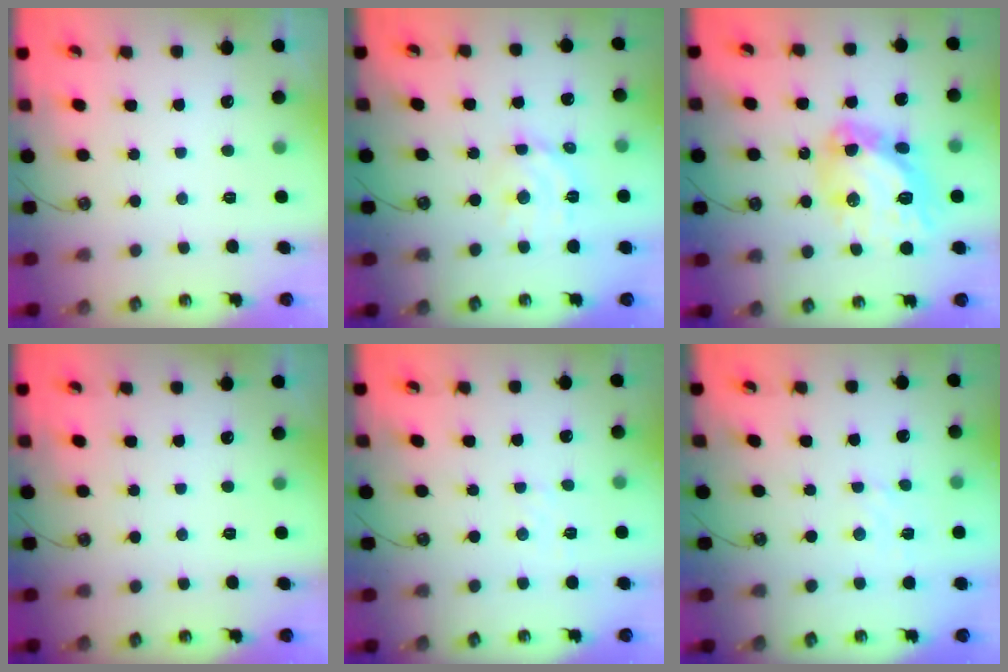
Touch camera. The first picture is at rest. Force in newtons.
{"total": 10.1, "press": 10.1, "slide": 0.7}
{"total": 17.0, "press": 16.9, "slide": 1.7}
{"total": 0.0}
{"total": 2.5, "press": 2.5, "slide": 0.4}
{"total": 2.8, "press": 2.8, "slide": 0.4}